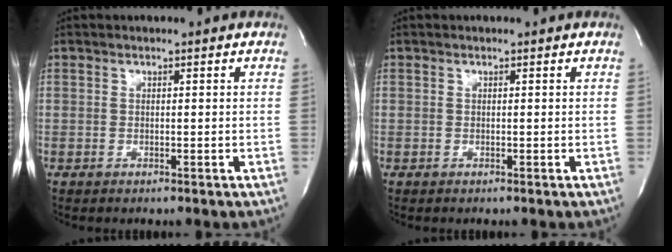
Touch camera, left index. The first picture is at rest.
{"total": 0.0}